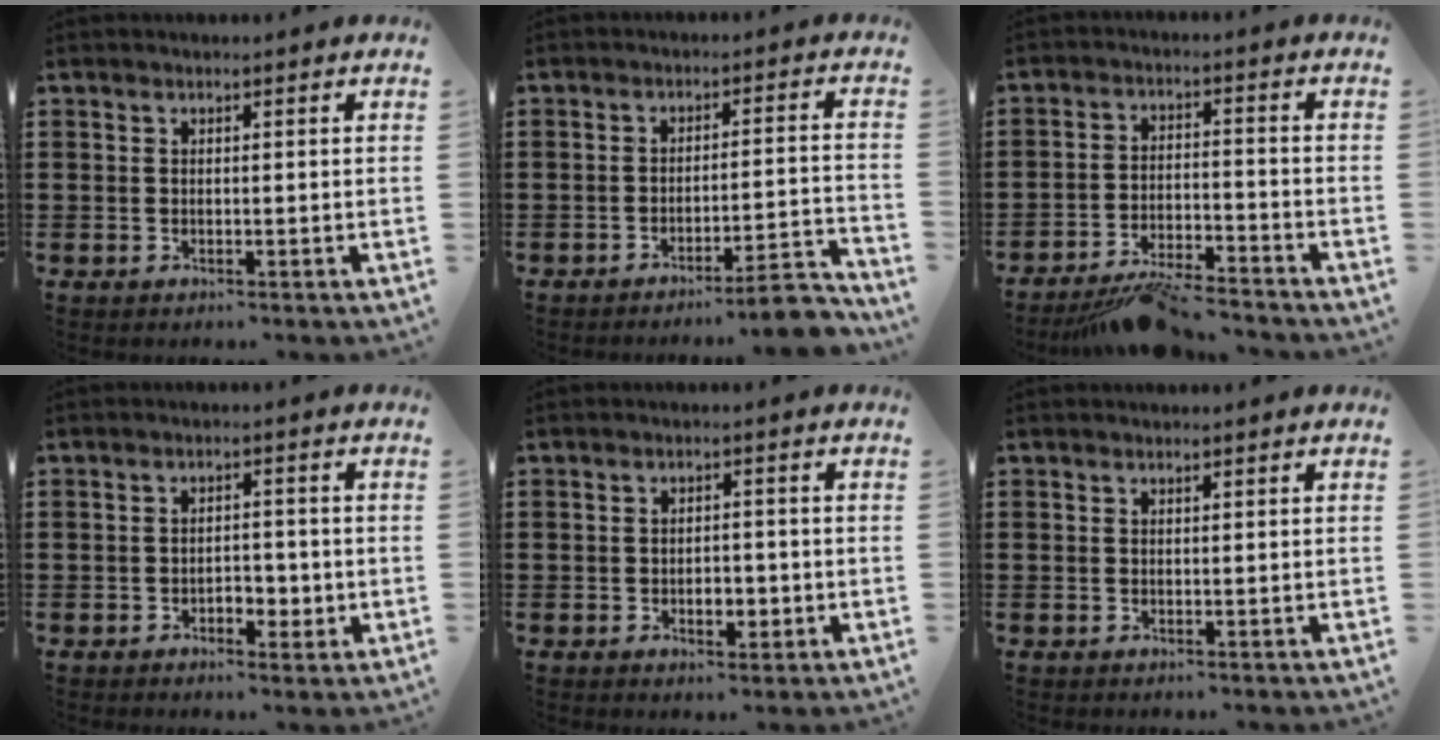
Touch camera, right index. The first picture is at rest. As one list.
[{"total": 5.8, "force": [-5.0, 0.1, 2.9], "torque": [-0.046, -0.008, -0.094]}, {"total": 6.3, "force": [-5.8, 0.7, 2.5], "torque": [-0.041, 0.005, -0.108]}, {"total": 3.3, "force": [-1.3, 2.1, 2.2], "torque": [-0.043, 0.004, -0.025]}, {"total": 3.3, "force": [-1.0, 1.9, 2.6], "torque": [-0.041, 0.001, -0.020]}, {"total": 0.0}]